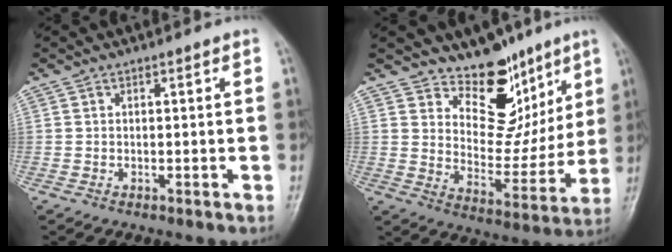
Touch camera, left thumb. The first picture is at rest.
{"total": 13.8, "force": [9.4, 8.2, 5.7], "torque": [-0.021, -0.064, 0.157]}